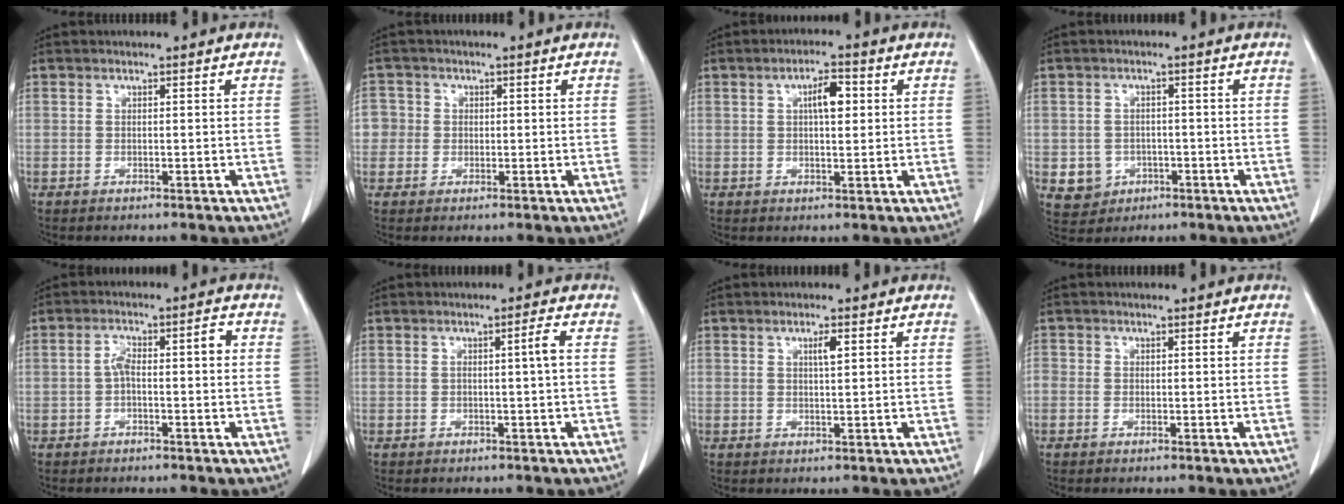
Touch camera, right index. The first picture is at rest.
{"total": 3.5, "force": [0.0, 3.5, 0.1], "torque": [0.013, 0.012, -0.004]}
{"total": 5.0, "force": [1.3, 2.1, 4.3], "torque": [-0.068, 0.011, 0.019]}
{"total": 4.6, "force": [-1.3, 4.3, 0.8], "torque": [-0.006, 0.008, -0.011]}
{"total": 4.4, "force": [-0.2, 1.4, 4.2], "torque": [-0.076, 0.026, -0.005]}
{"total": 1.7, "force": [0.0, -0.5, 1.7], "torque": [-0.028, 0.001, 0.000]}
{"total": 1.8, "force": [0.7, 0.2, 1.7], "torque": [-0.030, -0.001, 0.012]}
{"total": 1.6, "force": [-0.2, 1.4, 0.6], "torque": [-0.018, 0.009, -0.008]}